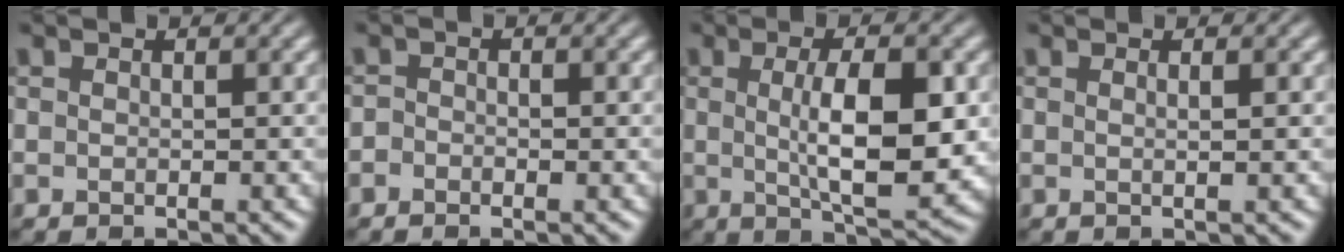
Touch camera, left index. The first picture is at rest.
{"total": 0.7, "force": [-0.5, 0.4, 0.2], "torque": [-0.001, 0.005, -0.013]}
{"total": 7.0, "force": [0.5, 1.8, 6.8], "torque": [-0.109, -0.003, 0.013]}
{"total": 1.1, "force": [0.5, 0.3, 0.9], "torque": [-0.005, 0.001, 0.001]}